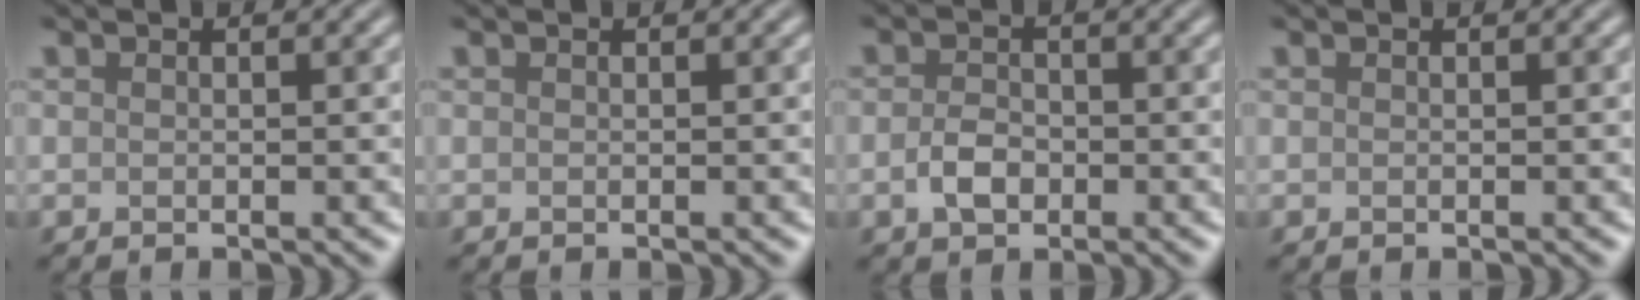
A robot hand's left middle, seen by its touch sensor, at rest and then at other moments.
{"total": 0.0}
{"total": 2.4, "force": [-0.7, 1.6, 1.6], "torque": [-0.033, 0.000, -0.018]}
{"total": 0.0}